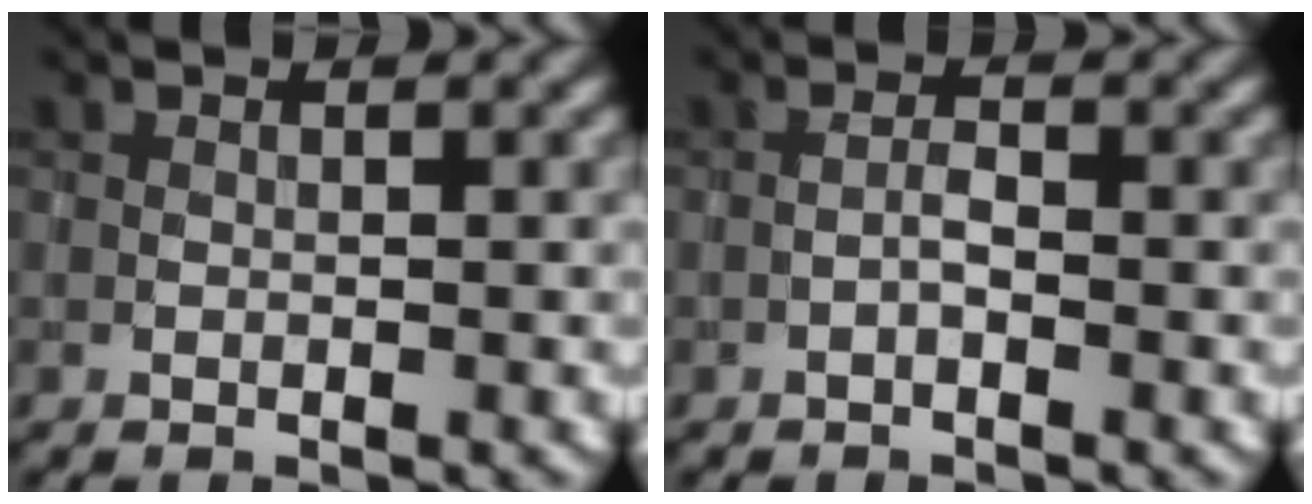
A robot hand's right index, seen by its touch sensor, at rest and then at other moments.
{"total": 1.1, "force": [-0.6, 0.3, 0.9], "torque": [-0.018, 0.004, -0.012]}